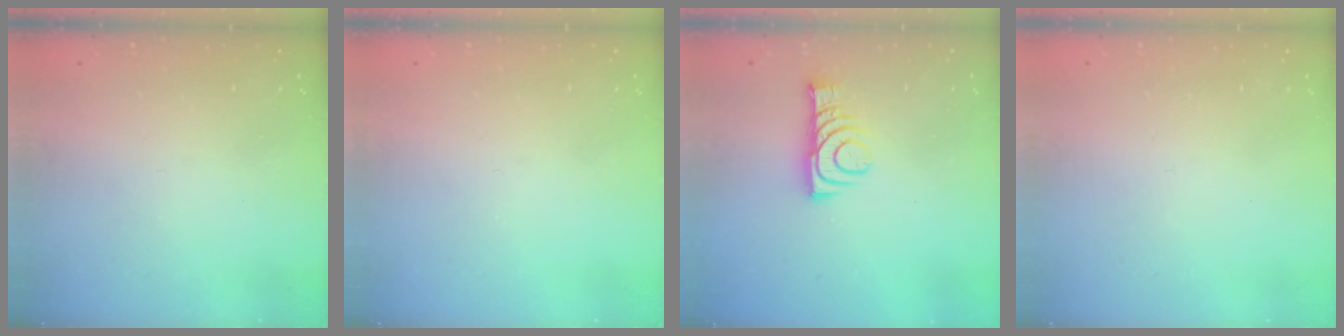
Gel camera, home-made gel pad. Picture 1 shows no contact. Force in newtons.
{"total": 0.0}
{"total": 9.4, "press": 9.4, "slide": 0.9}
{"total": 1.6, "press": 1.6, "slide": 0.1}